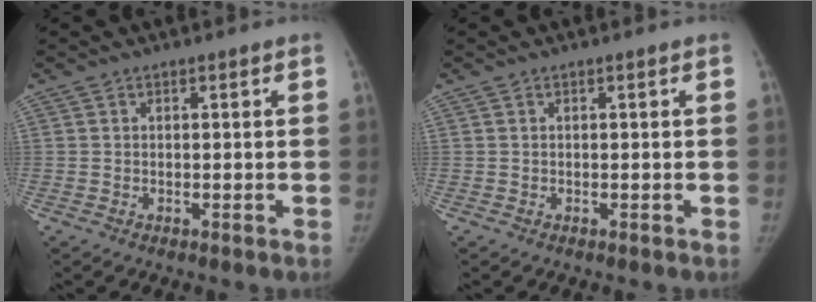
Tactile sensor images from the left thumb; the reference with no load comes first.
{"total": 0.0}